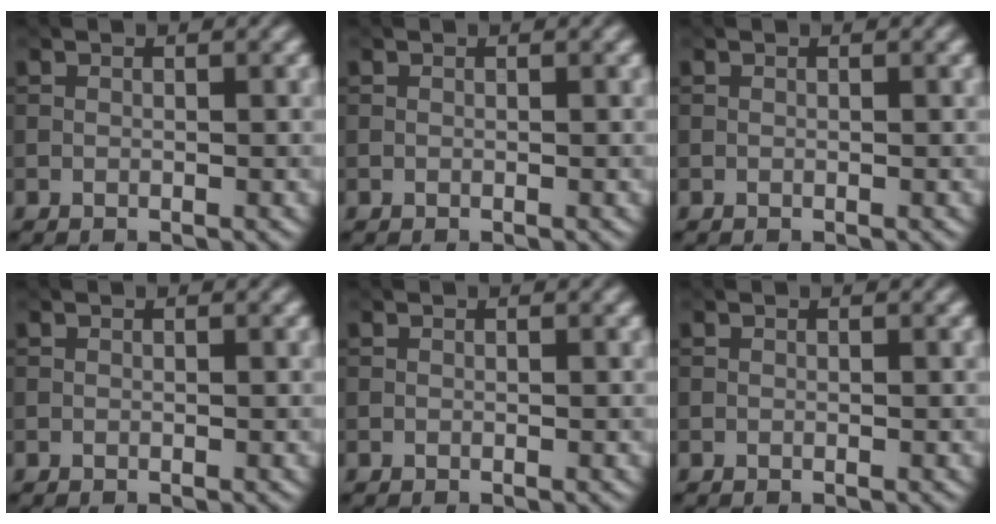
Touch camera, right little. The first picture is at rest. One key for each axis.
{"total": 0.0}
{"total": 0.0}
{"total": 0.0}
{"total": 0.0}
{"total": 0.0}